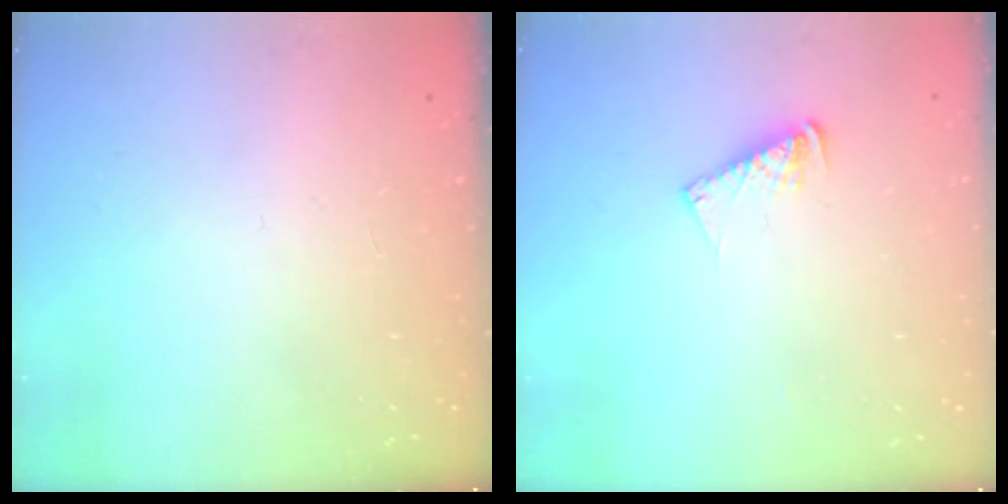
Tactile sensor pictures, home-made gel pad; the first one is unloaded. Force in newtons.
{"total": 6.6, "press": 6.6, "slide": 0.6}